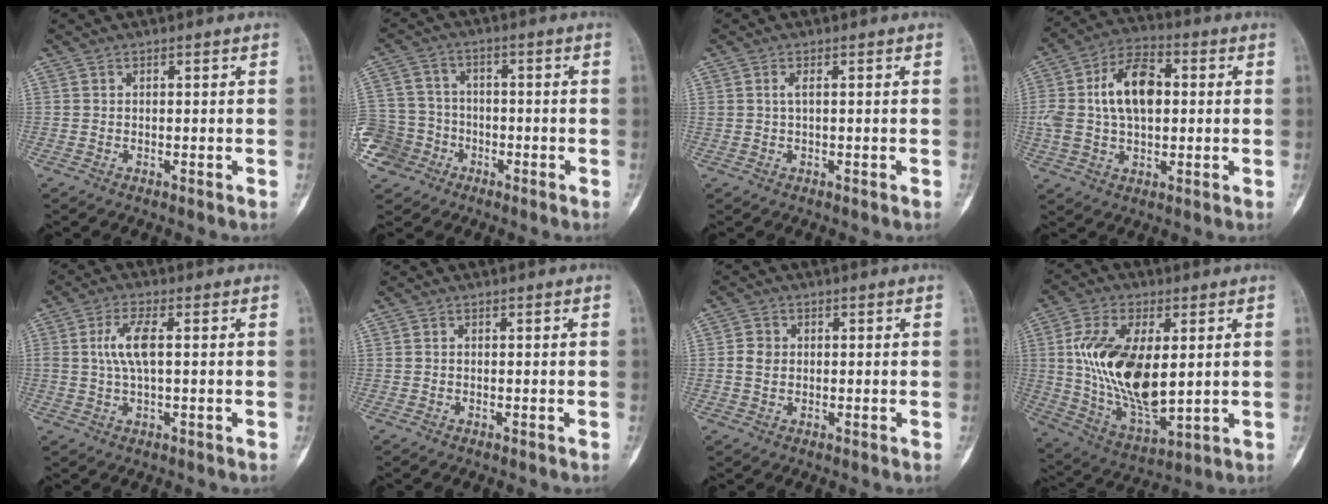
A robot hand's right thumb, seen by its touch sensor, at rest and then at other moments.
{"total": 10.2, "force": [-4.9, 8.8, 1.8], "torque": [-0.030, 0.035, -0.087]}
{"total": 1.3, "force": [0.4, 0.3, 1.2], "torque": [-0.033, 0.006, 0.011]}
{"total": 13.9, "force": [1.6, 8.3, 11.1], "torque": [-0.198, 0.021, 0.025]}
{"total": 6.2, "force": [0.8, 2.1, 5.8], "torque": [-0.133, 0.008, 0.017]}
{"total": 0.0}
{"total": 3.2, "force": [0.1, 2.7, 1.7], "torque": [-0.024, 0.004, 0.002]}
{"total": 19.6, "force": [2.3, 9.9, 16.7], "torque": [-0.312, -0.018, 0.054]}